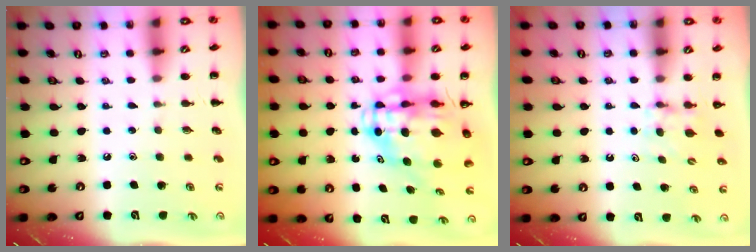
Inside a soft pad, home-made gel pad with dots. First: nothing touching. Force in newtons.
{"total": 11.3, "press": 10.9, "slide": 2.8}
{"total": 4.0, "press": 3.8, "slide": 1.4}